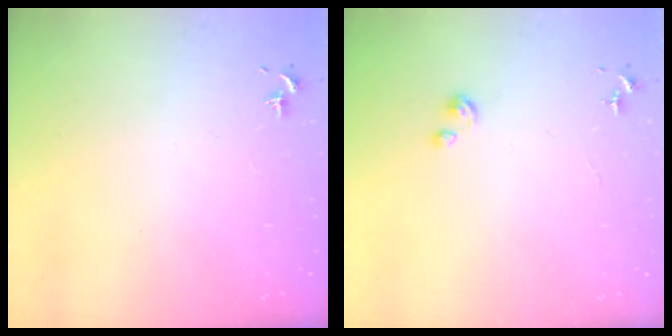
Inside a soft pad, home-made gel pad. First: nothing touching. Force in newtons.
{"total": 3.0, "press": 3.0, "slide": 0.2}